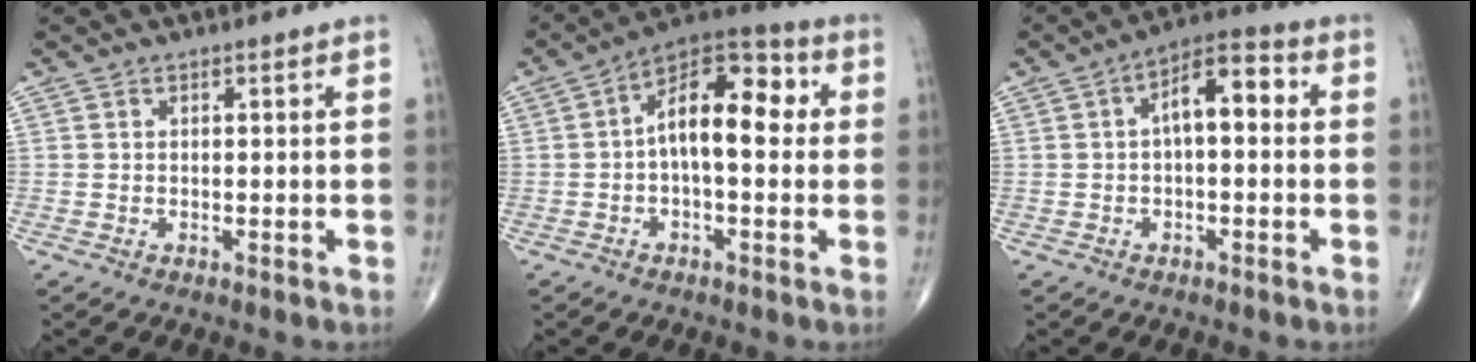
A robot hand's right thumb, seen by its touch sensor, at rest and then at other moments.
{"total": 13.3, "force": [1.1, 6.5, 11.5], "torque": [-0.158, 0.043, 0.003]}
{"total": 8.5, "force": [0.9, 4.1, 7.5], "torque": [-0.103, 0.033, 0.002]}